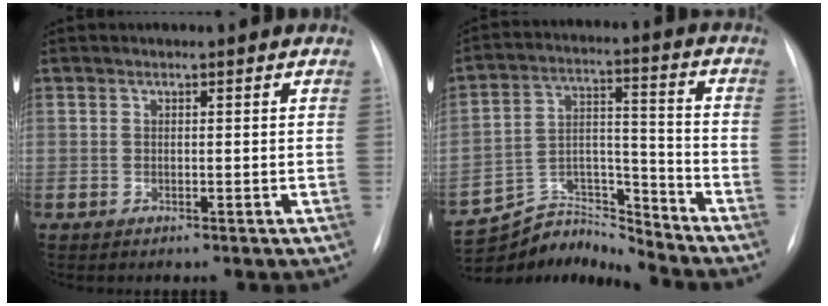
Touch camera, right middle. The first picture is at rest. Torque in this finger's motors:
{"motor_torque": [-0.36, -0.26, -0.08, -0.05]}